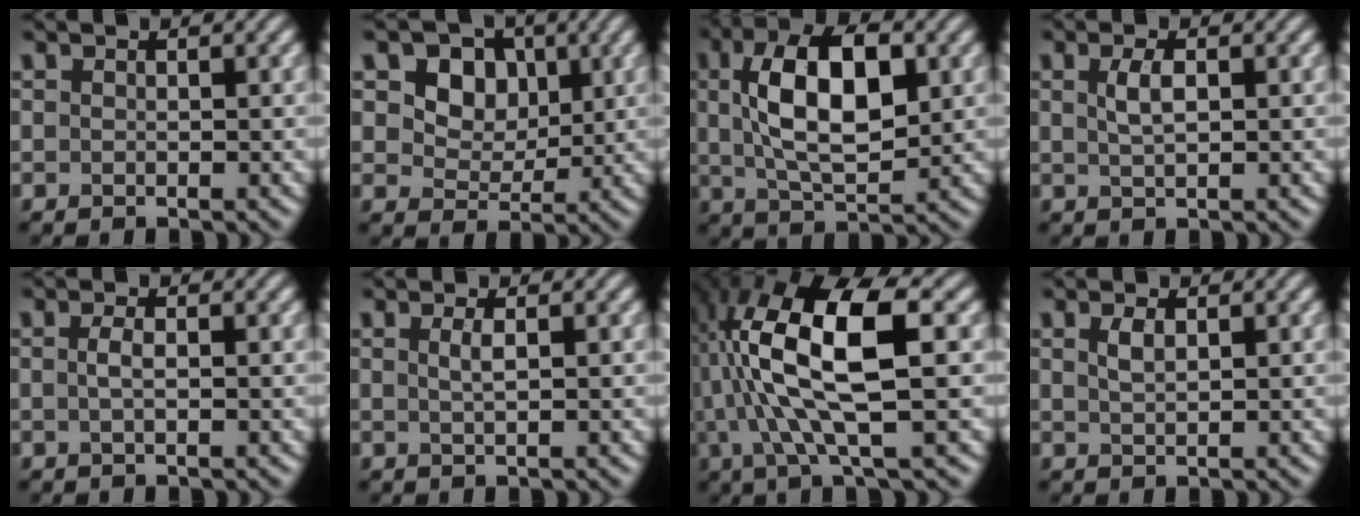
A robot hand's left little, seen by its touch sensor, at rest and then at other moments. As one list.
[{"total": 6.1, "force": [2.3, 4.7, 3.2], "torque": [-0.075, -0.007, 0.043]}, {"total": 9.4, "force": [1.8, 4.4, 8.1], "torque": [-0.147, 0.011, 0.028]}, {"total": 1.9, "force": [0.5, 0.8, 1.7], "torque": [-0.040, 0.002, 0.011]}, {"total": 1.2, "force": [0.0, 0.4, 1.1], "torque": [-0.027, 0.002, 0.000]}, {"total": 1.3, "force": [0.3, 0.4, 1.2], "torque": [-0.023, 0.003, 0.004]}, {"total": 11.2, "force": [1.2, 3.3, 10.6], "torque": [-0.206, 0.008, 0.026]}, {"total": 1.4, "force": [0.6, 0.6, 1.1], "torque": [-0.027, 0.001, 0.015]}]